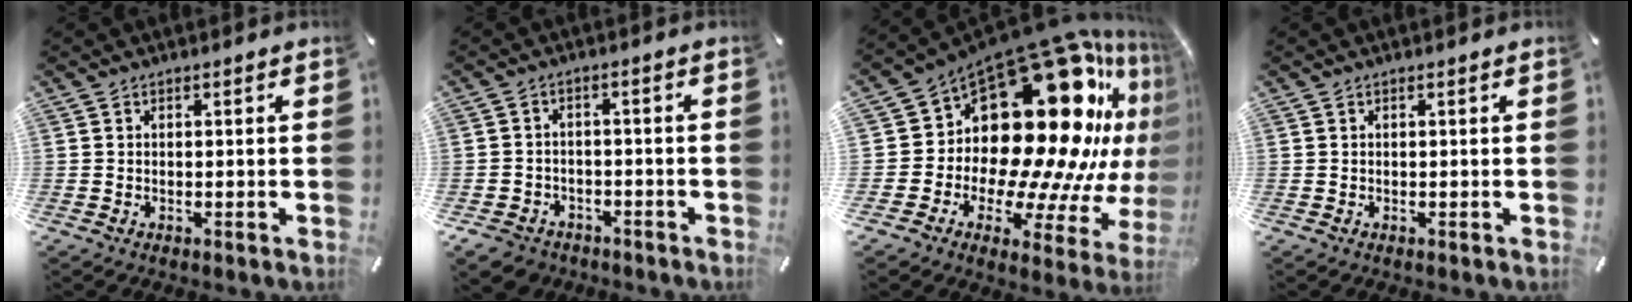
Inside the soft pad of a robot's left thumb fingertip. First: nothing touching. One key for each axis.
{"total": 5.2, "fx": -3.5, "fy": 3.5, "fz": 1.4, "tx": -0.038, "ty": 0.016, "tz": -0.071}
{"total": 30.7, "fx": 10.7, "fy": 17.1, "fz": 23.2, "tx": -0.307, "ty": -0.169, "tz": 0.226}
{"total": 0.0}